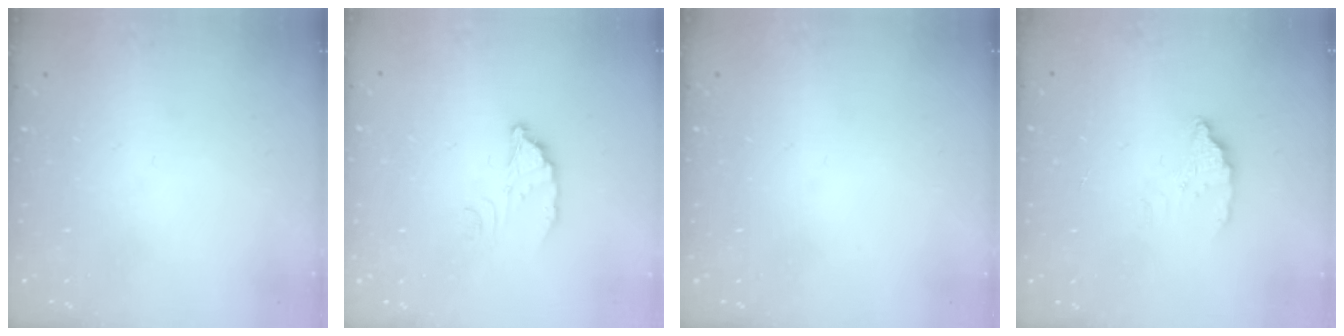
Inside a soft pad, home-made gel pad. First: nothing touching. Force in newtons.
{"total": 2.8, "press": 2.8, "slide": 0.2}
{"total": 0.0}
{"total": 3.6, "press": 3.6, "slide": 0.4}